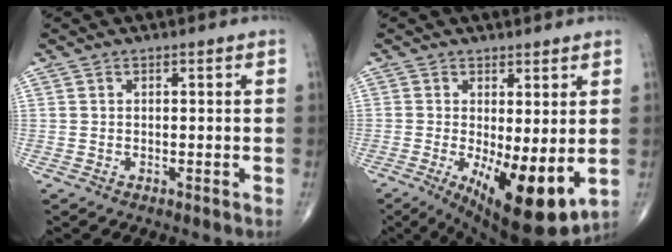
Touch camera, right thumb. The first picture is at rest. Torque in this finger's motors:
{"motor_torque": [2.15, 2.45, 0.91, -0.14, 0.43]}